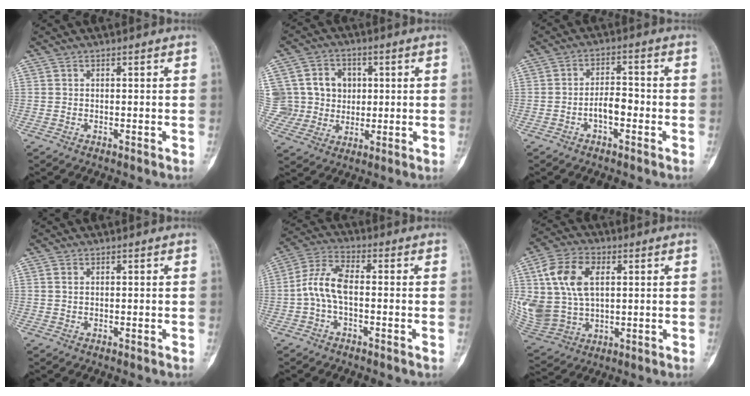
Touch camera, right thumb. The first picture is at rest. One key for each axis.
{"total": 12.3, "fx": 2.5, "fy": 11.4, "fz": 4.1, "tx": -0.044, "ty": 0.024, "tz": 0.058}
{"total": 4.6, "fx": -1.7, "fy": 2.4, "fz": 3.5, "tx": -0.050, "ty": 0.023, "tz": -0.034}
{"total": 0.8, "fx": 0.3, "fy": 0.5, "fz": 0.5, "tx": -0.012, "ty": 0.002, "tz": 0.006}
{"total": 7.4, "fx": -1.0, "fy": 3.5, "fz": 6.4, "tx": -0.138, "ty": 0.027, "tz": -0.028}
{"total": 17.9, "fx": 4.1, "fy": 12.3, "fz": 12.4, "tx": -0.259, "ty": -0.005, "tz": 0.088}